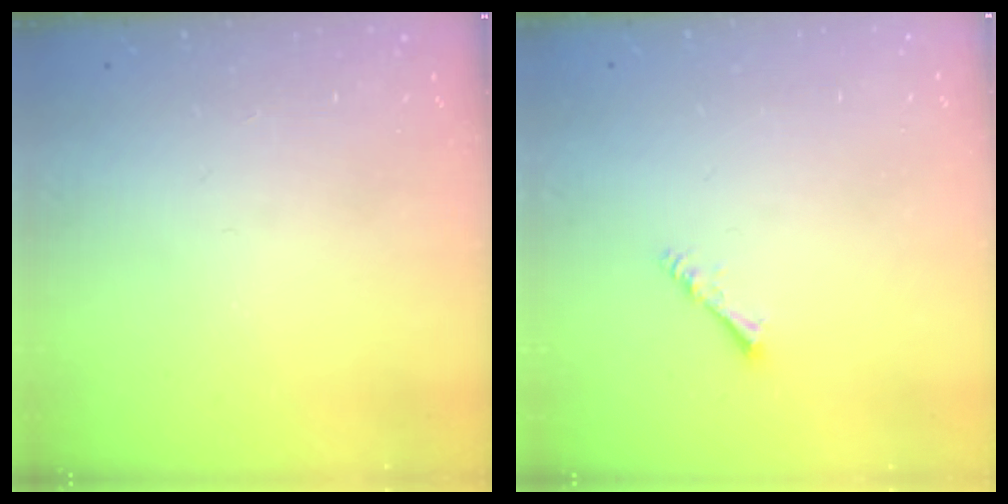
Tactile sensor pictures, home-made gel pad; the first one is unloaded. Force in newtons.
{"total": 1.4, "press": 1.4, "slide": 0.3}